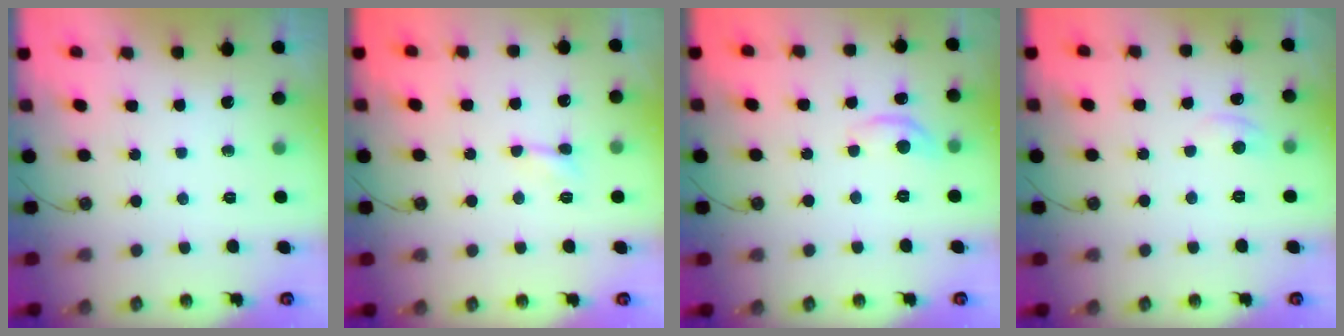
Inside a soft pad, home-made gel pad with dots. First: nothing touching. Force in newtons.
{"total": 3.5, "press": 3.5, "slide": 0.7}
{"total": 4.5, "press": 4.4, "slide": 0.5}
{"total": 1.1, "press": 1.1, "slide": 0.2}